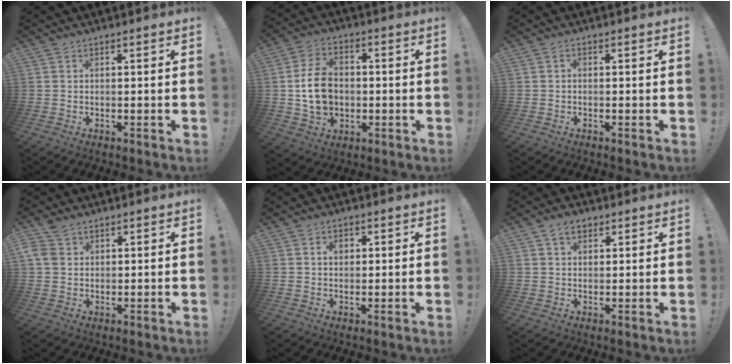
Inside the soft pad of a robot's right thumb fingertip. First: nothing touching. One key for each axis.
{"total": 12.6, "fx": -0.3, "fy": 9.9, "fz": 7.8, "tx": -0.136, "ty": 0.005, "tz": -0.003}
{"total": 0.6, "fx": -0.3, "fy": 0.4, "fz": 0.3, "tx": -0.010, "ty": 0.003, "tz": -0.006}
{"total": 5.5, "fx": 2.9, "fy": 3.7, "fz": 2.8, "tx": -0.058, "ty": -0.006, "tz": 0.057}
{"total": 2.5, "fx": 0.7, "fy": 1.9, "fz": 1.5, "tx": -0.022, "ty": 0.003, "tz": 0.008}
{"total": 4.9, "fx": 2.6, "fy": 3.1, "fz": 2.7, "tx": -0.049, "ty": -0.001, "tz": 0.049}